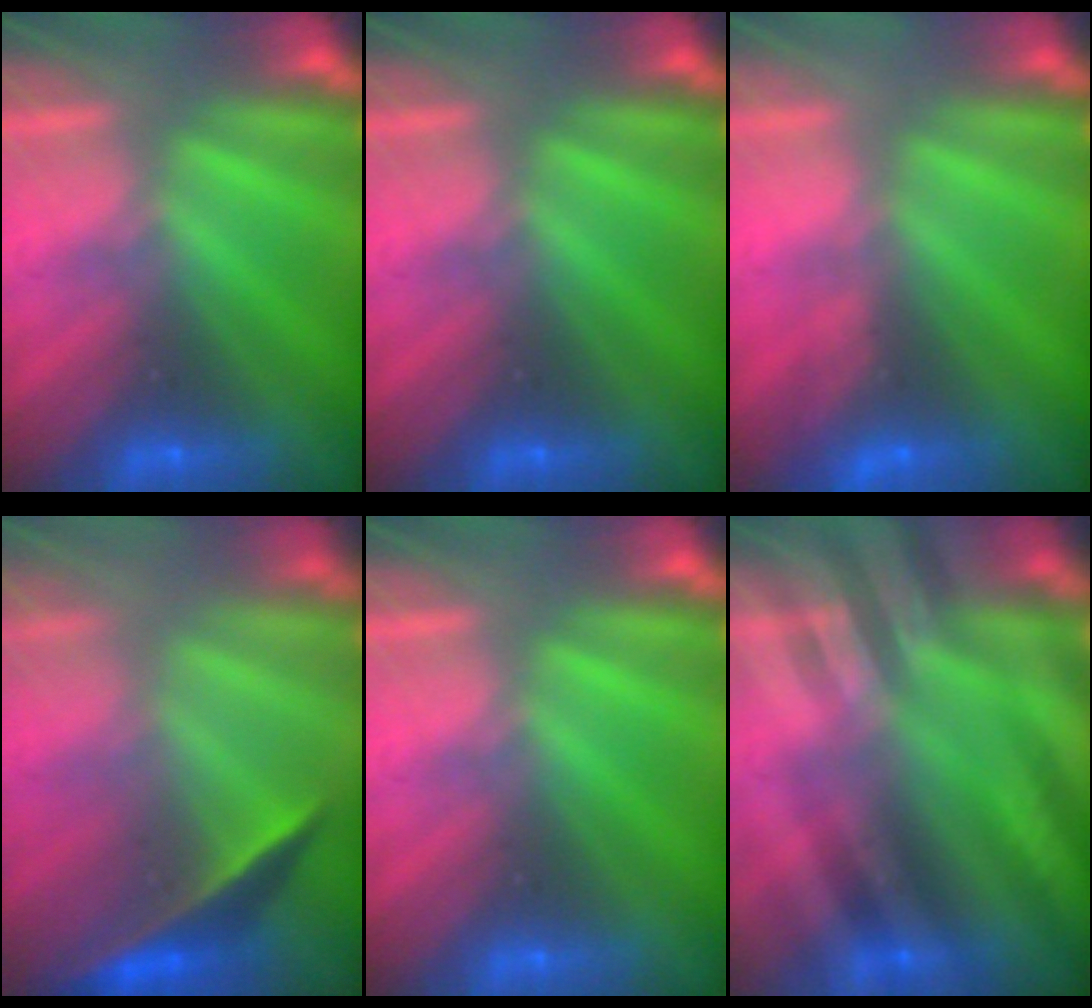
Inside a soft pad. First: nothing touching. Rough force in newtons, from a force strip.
{"total": 0.0}
{"total": 3.4}
{"total": 1.8}
{"total": 0.0}
{"total": 2.8}